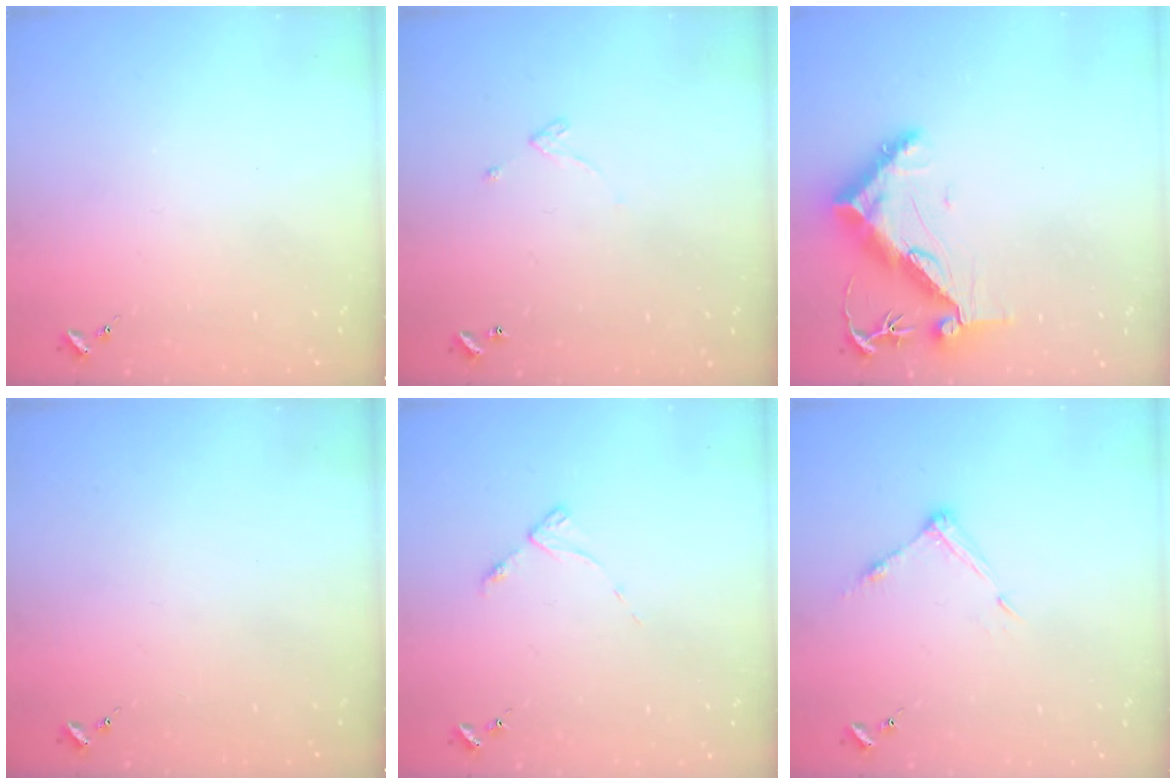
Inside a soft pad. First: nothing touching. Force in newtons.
{"total": 3.4, "press": 3.4, "slide": 0.5}
{"total": 12.8, "press": 12.8, "slide": 1.2}
{"total": 0.0}
{"total": 4.4, "press": 4.3, "slide": 0.7}
{"total": 6.8, "press": 6.7, "slide": 0.4}